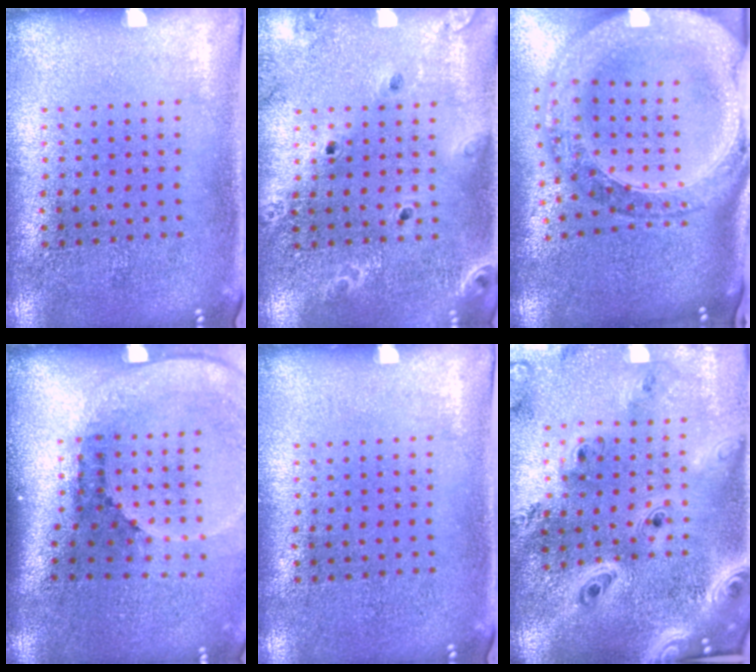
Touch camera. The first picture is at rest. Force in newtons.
{"total": 1.7, "press": 1.7, "slide": 0.4}
{"total": 2.9, "press": 2.4, "slide": 1.5}
{"total": 2.7, "press": 1.8, "slide": 2.0}
{"total": 0.0}
{"total": 4.0, "press": 3.0, "slide": 2.6}